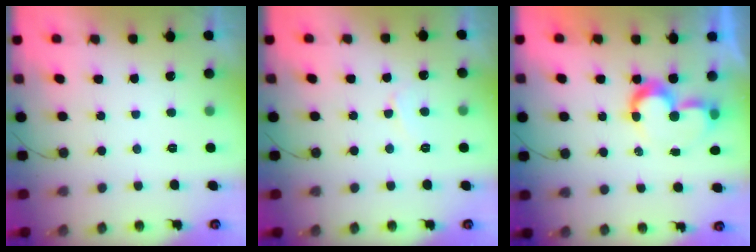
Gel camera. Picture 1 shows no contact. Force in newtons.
{"total": 3.9, "press": 3.8, "slide": 0.4}
{"total": 9.2, "press": 9.2, "slide": 0.3}